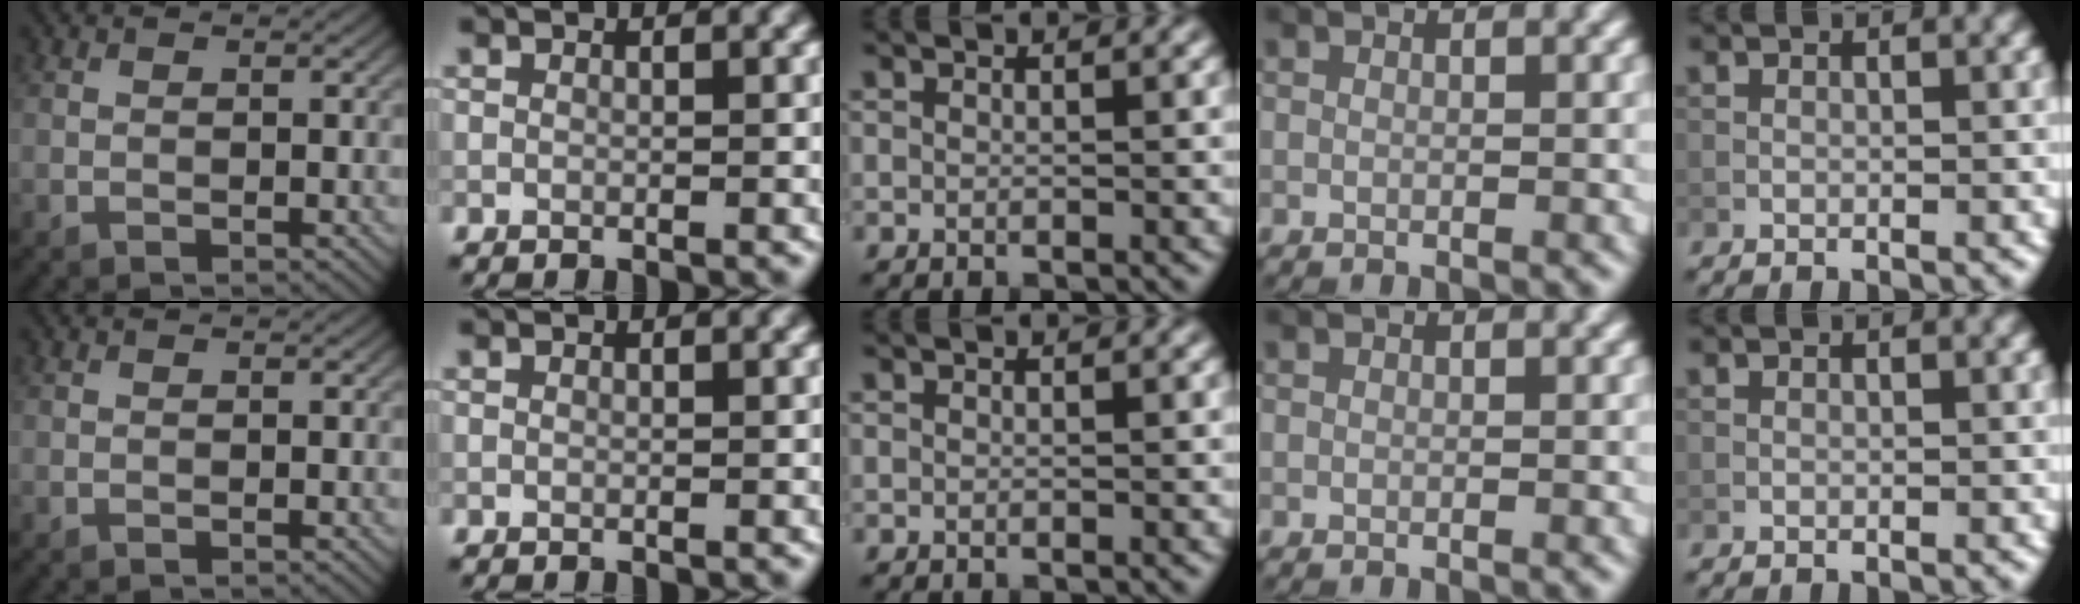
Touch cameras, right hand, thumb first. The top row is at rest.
{}